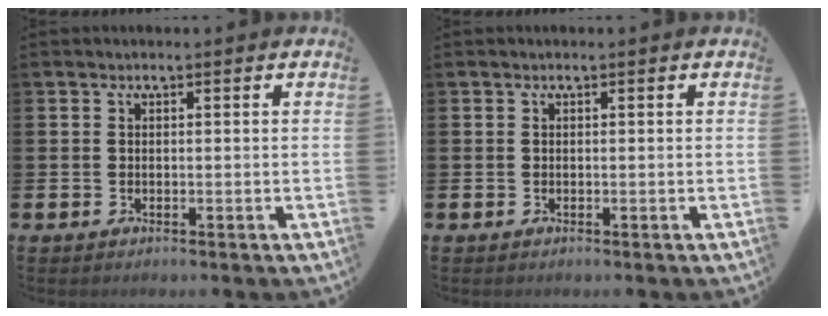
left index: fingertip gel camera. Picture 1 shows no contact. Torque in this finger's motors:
{"motor_torque": [0.00, 0.00, 0.00, 0.01]}